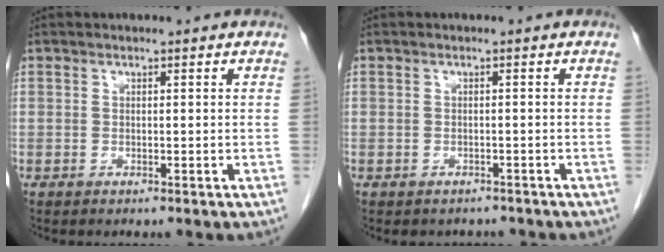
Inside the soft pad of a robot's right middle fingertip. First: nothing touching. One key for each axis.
{"total": 2.7, "fx": -2.3, "fy": 1.3, "fz": 0.2, "tx": -0.007, "ty": 0.002, "tz": -0.030}